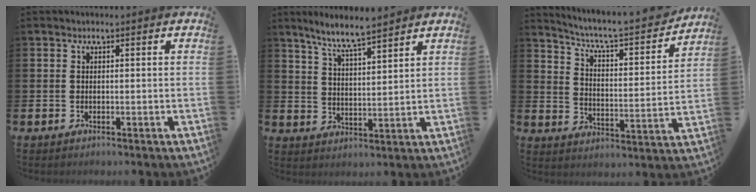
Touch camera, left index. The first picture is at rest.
{"total": 6.9, "force": [6.3, 0.3, 2.6], "torque": [-0.069, -0.028, 0.113]}
{"total": 6.5, "force": [6.0, 0.7, 2.3], "torque": [-0.075, -0.050, 0.096]}